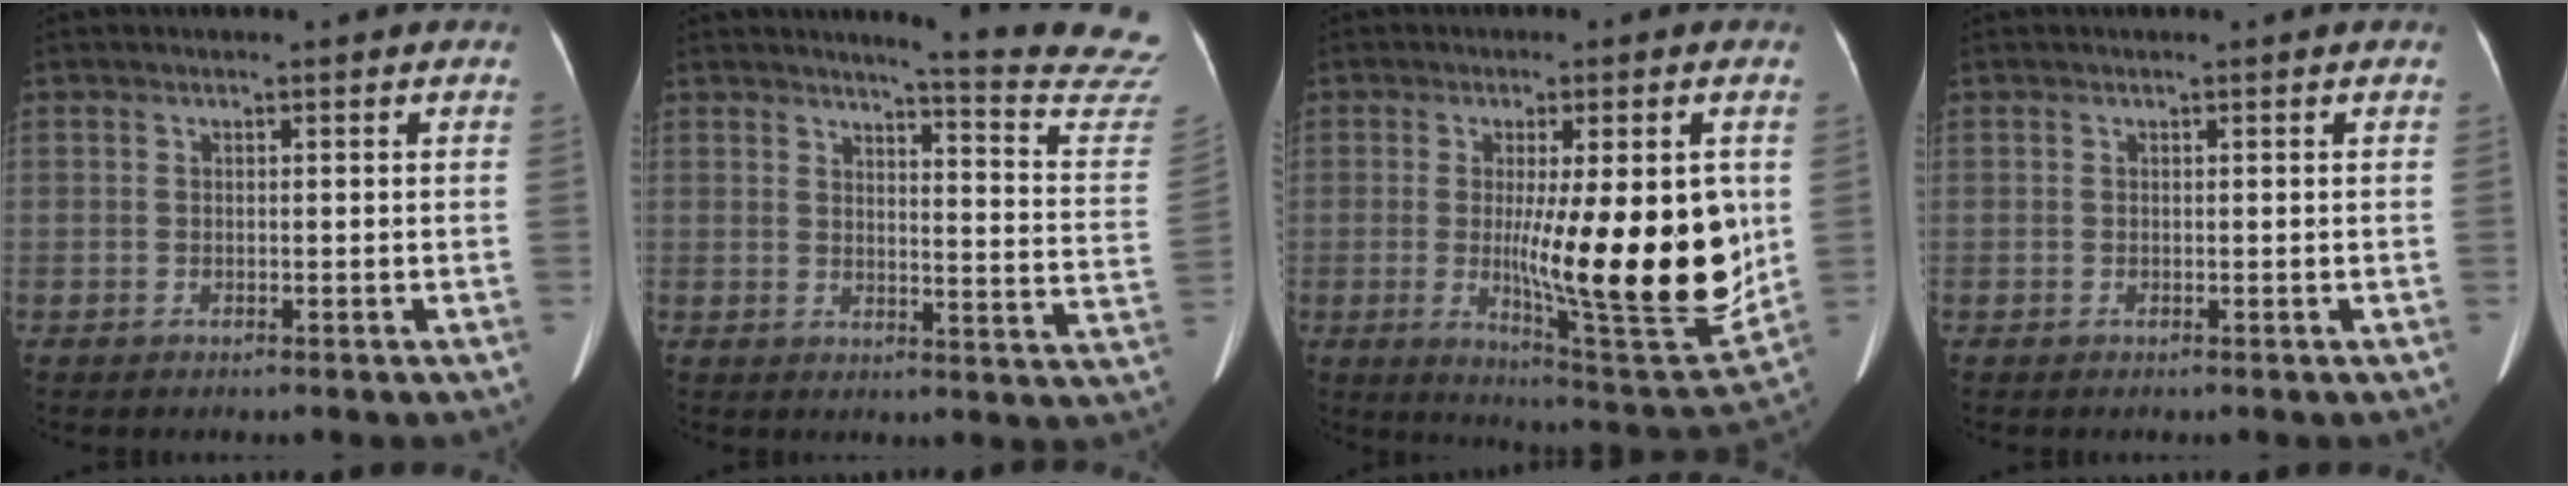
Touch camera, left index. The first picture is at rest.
{"total": 16.8, "force": [16.2, -0.8, 4.4], "torque": [-0.040, -0.139, 0.158]}
{"total": 17.9, "force": [0.1, 2.3, 17.8], "torque": [-0.251, -0.036, 0.010]}
{"total": 0.0}